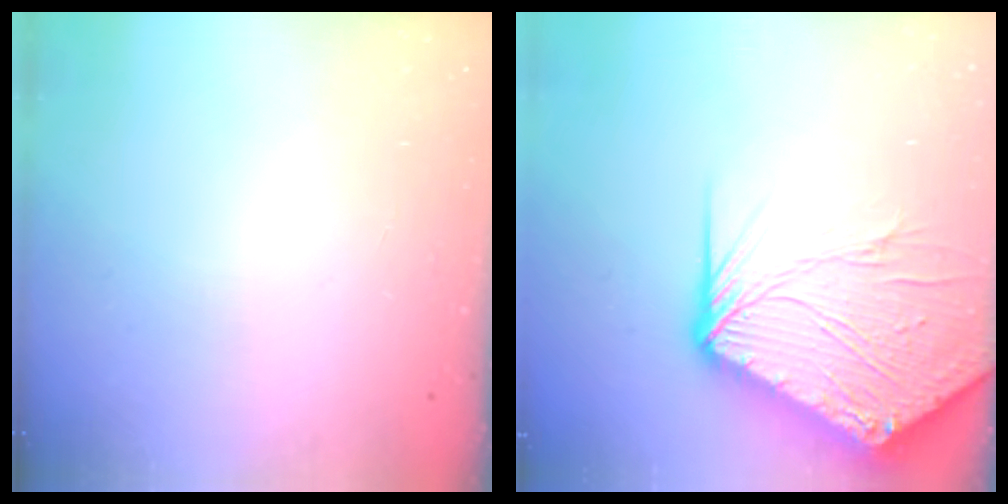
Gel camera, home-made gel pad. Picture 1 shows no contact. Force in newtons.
{"total": 17.4, "press": 17.2, "slide": 2.1}